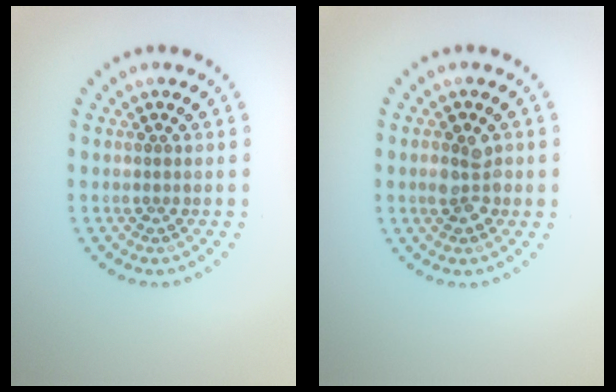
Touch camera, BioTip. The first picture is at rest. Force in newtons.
{"total": 2.4, "press": 2.4, "slide": 0.1}